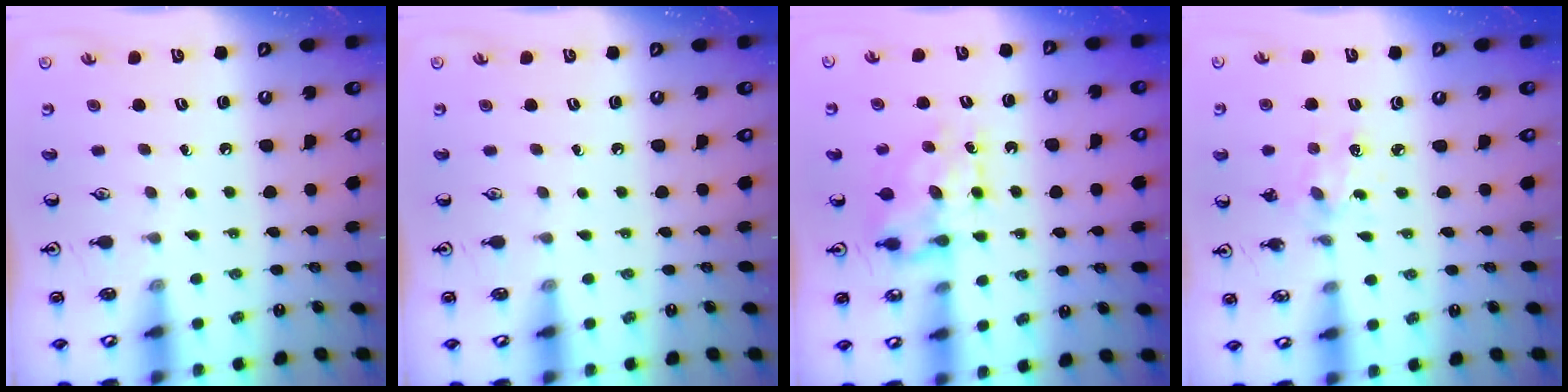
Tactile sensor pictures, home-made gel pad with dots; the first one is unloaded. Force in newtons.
{"total": 0.0}
{"total": 7.6, "press": 7.6, "slide": 0.7}
{"total": 2.4, "press": 2.4, "slide": 0.6}